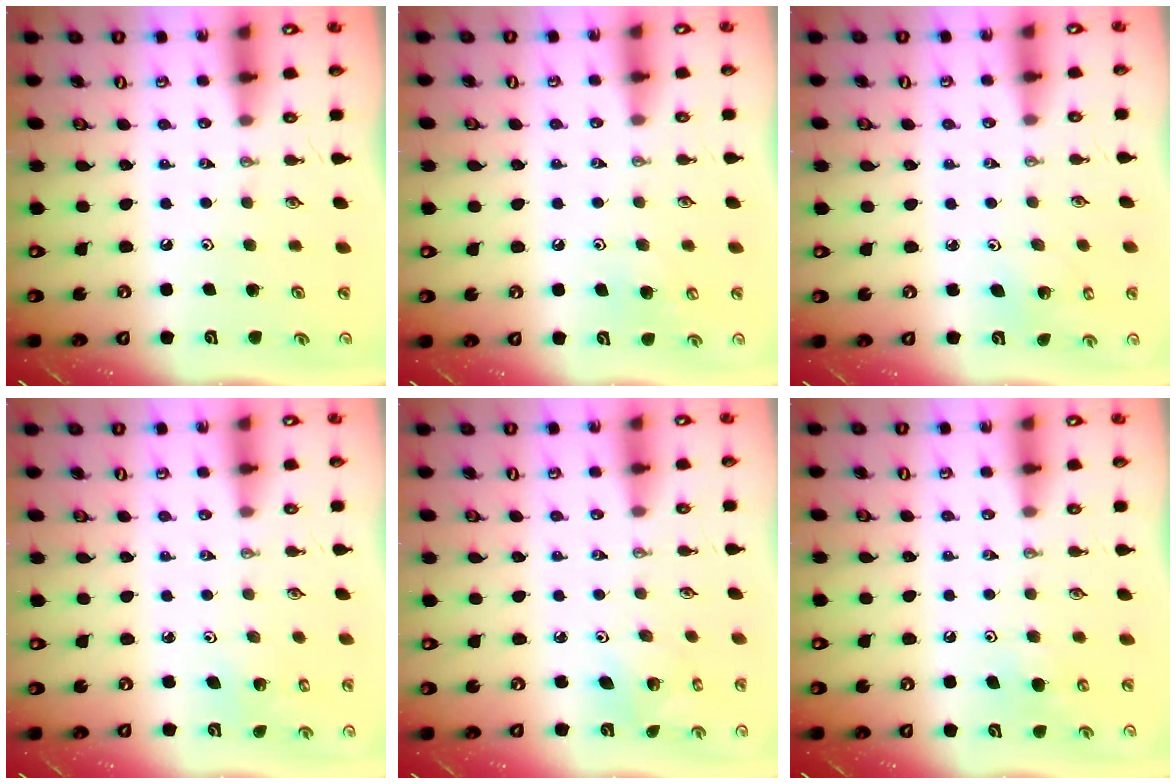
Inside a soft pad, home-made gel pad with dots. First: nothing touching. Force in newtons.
{"total": 5.2, "press": 5.2, "slide": 0.7}
{"total": 2.6, "press": 2.6, "slide": 0.2}
{"total": 2.5, "press": 2.5, "slide": 0.2}
{"total": 3.9, "press": 3.9, "slide": 0.1}
{"total": 5.7, "press": 5.7, "slide": 0.6}